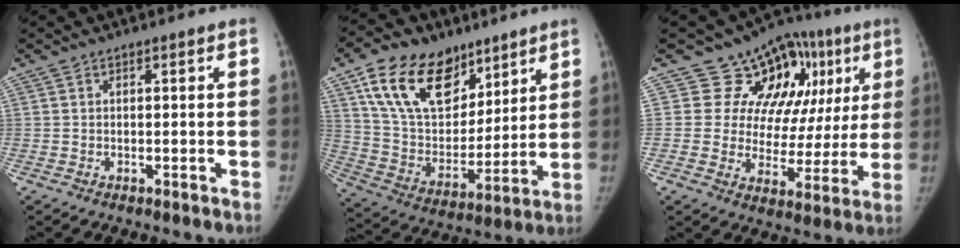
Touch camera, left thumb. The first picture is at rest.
{"total": 22.0, "force": [12.6, 13.7, 11.7], "torque": [-0.173, -0.036, 0.231]}
{"total": 17.5, "force": [7.4, 12.5, 9.9], "torque": [-0.050, -0.002, 0.106]}